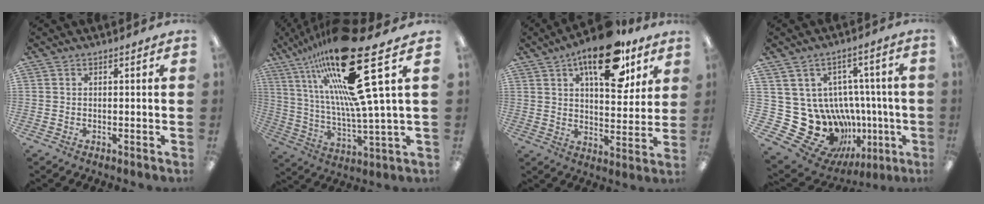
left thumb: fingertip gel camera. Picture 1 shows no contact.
{"total": 28.0, "force": [14.6, 5.6, 23.2], "torque": [-0.418, -0.096, 0.226]}
{"total": 24.7, "force": [15.7, 9.9, 16.3], "torque": [-0.245, -0.081, 0.258]}
{"total": 20.9, "force": [-2.6, 18.3, 9.8], "torque": [-0.191, -0.014, 0.022]}